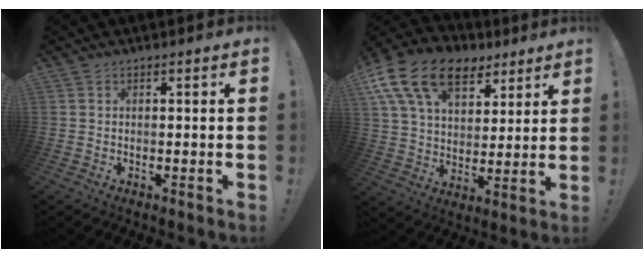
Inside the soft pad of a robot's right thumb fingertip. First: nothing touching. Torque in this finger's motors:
{"motor_torque": [0.65, 3.02, 0.75, -0.26, 0.16]}